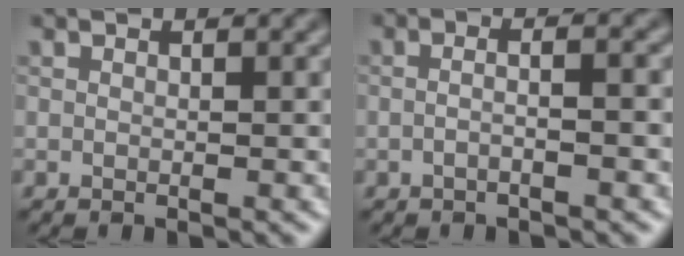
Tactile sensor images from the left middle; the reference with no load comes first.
{"total": 2.8, "force": [-0.3, 1.1, 2.5], "torque": [-0.015, 0.000, -0.026]}